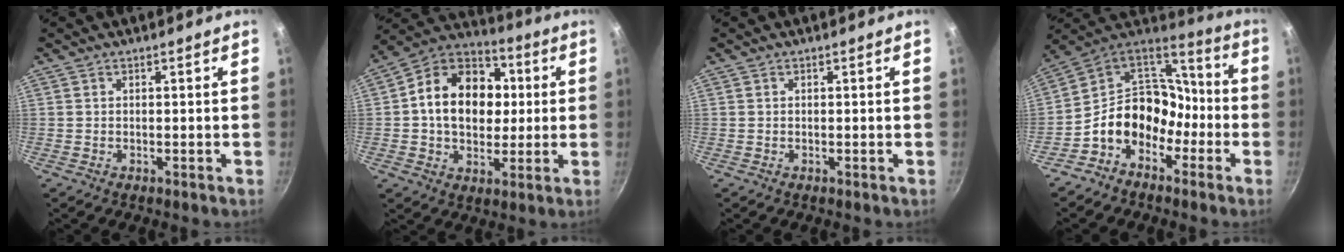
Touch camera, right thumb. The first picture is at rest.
{"total": 18.5, "force": [1.8, 14.0, 11.9], "torque": [-0.163, 0.024, 0.015]}
{"total": 0.0}
{"total": 15.4, "force": [-5.8, 12.0, 7.7], "torque": [-0.079, 0.079, -0.122]}